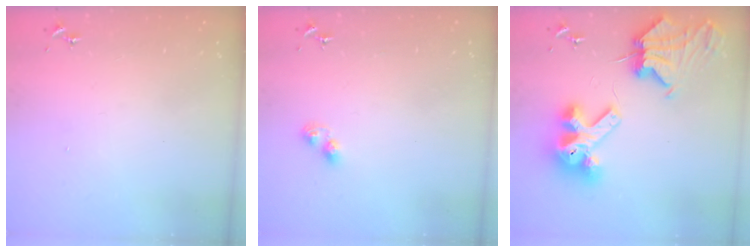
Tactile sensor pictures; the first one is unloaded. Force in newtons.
{"total": 3.3, "press": 3.3, "slide": 0.4}
{"total": 14.0, "press": 13.9, "slide": 1.9}